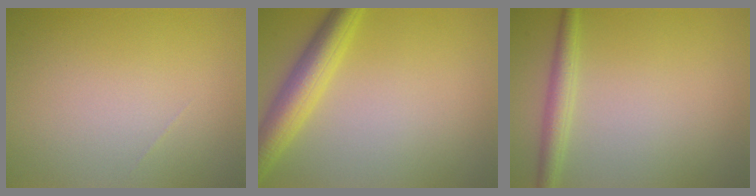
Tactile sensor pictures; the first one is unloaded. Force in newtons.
{"total": 4.8, "press": 4.8, "slide": 0.2}
{"total": 2.2, "press": 2.2, "slide": 0.1}